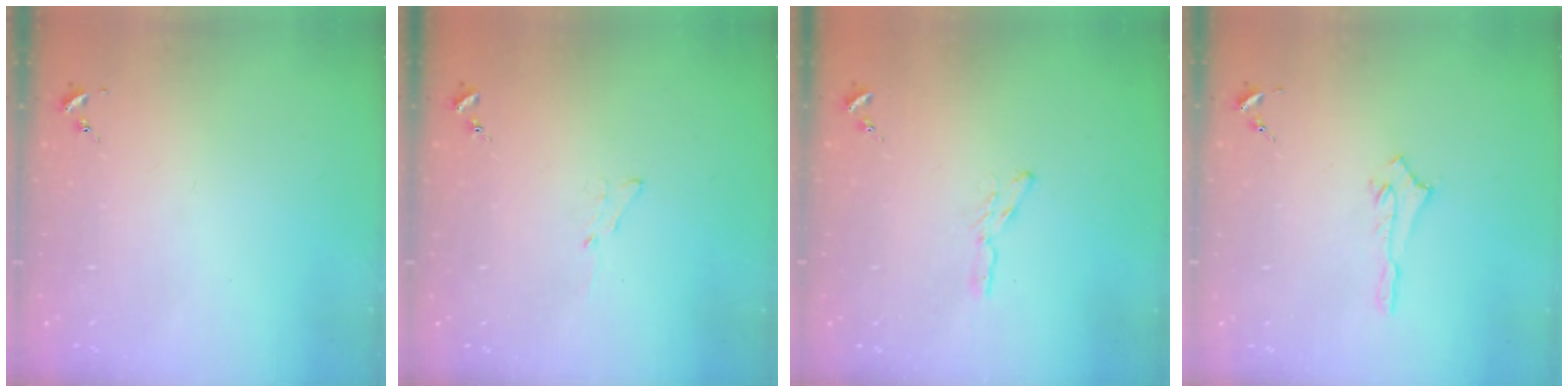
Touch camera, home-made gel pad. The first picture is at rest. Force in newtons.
{"total": 3.6, "press": 3.6, "slide": 0.4}
{"total": 4.0, "press": 4.0, "slide": 0.4}
{"total": 2.5, "press": 2.5, "slide": 0.2}